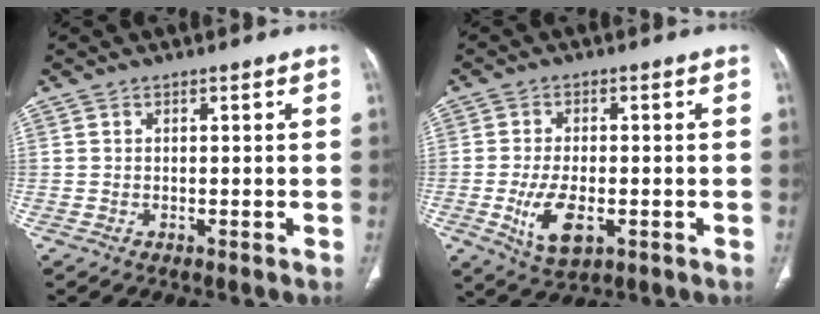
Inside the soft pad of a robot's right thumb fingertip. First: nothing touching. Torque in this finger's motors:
{"motor_torque": [-0.46, 0.35, 0.44, 0.54, 0.25]}